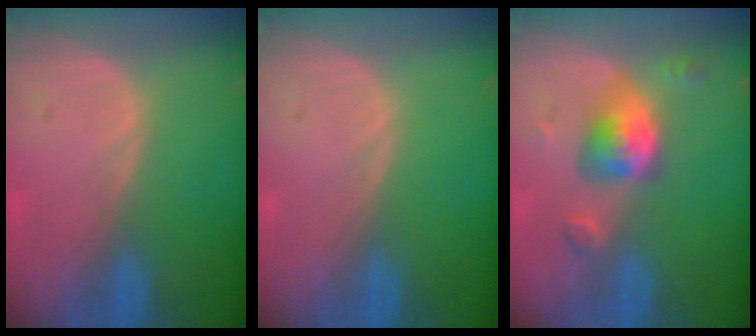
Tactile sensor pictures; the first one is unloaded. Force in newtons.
{"total": 0.0}
{"total": 5.5, "press": 5.3, "slide": 1.3}